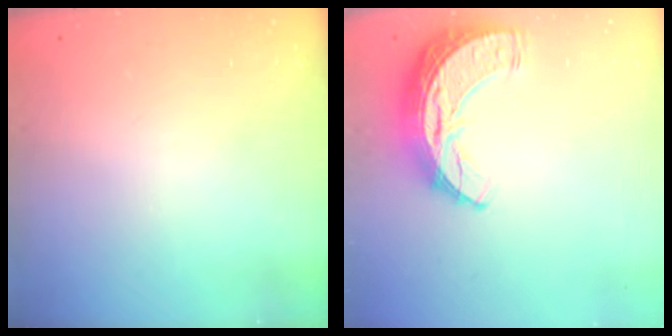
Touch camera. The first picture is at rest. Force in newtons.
{"total": 11.3, "press": 11.2, "slide": 0.7}